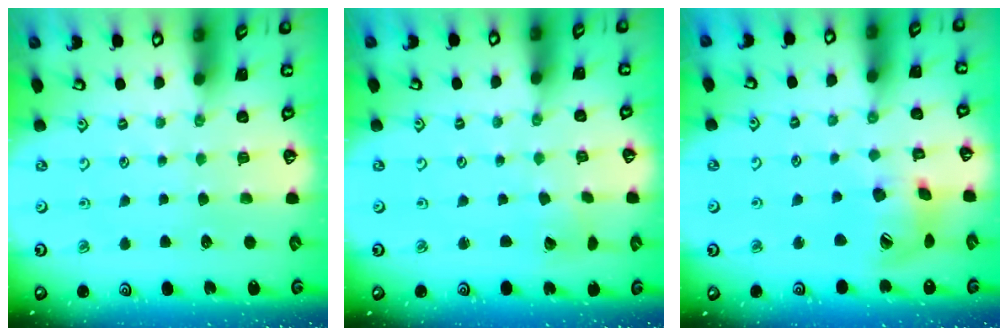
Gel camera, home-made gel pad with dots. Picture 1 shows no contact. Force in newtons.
{"total": 2.2, "press": 2.2, "slide": 0.2}
{"total": 15.4, "press": 15.2, "slide": 2.2}